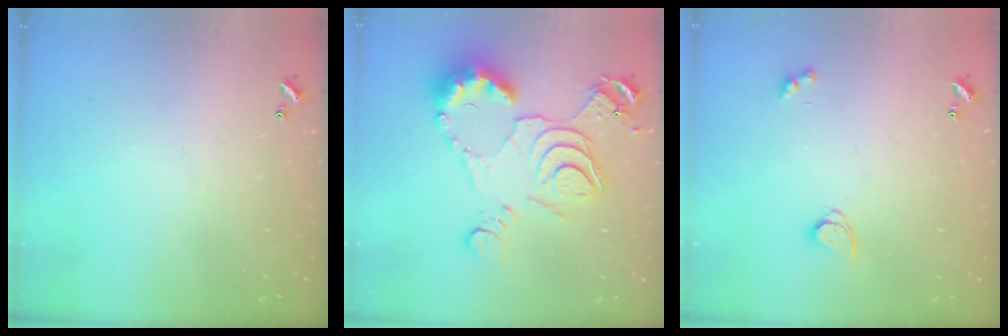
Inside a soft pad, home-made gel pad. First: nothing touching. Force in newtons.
{"total": 14.1, "press": 14.1, "slide": 1.2}
{"total": 2.9, "press": 2.9, "slide": 0.3}